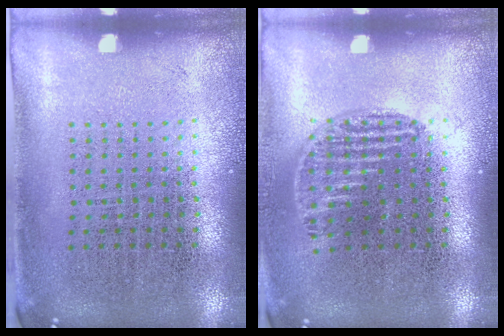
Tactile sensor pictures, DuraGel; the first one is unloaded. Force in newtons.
{"total": 0.9, "press": 0.8, "slide": 0.5}